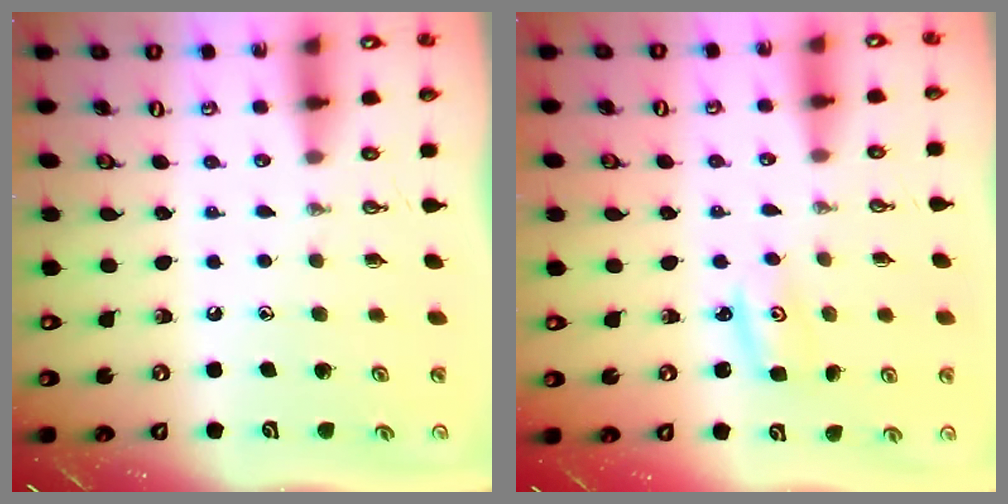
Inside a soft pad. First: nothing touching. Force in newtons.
{"total": 2.7, "press": 2.7, "slide": 0.2}